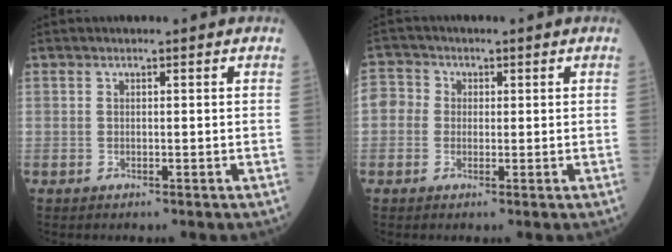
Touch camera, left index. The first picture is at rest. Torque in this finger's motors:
{"motor_torque": [-1.09, 1.06, -0.31, -0.04]}